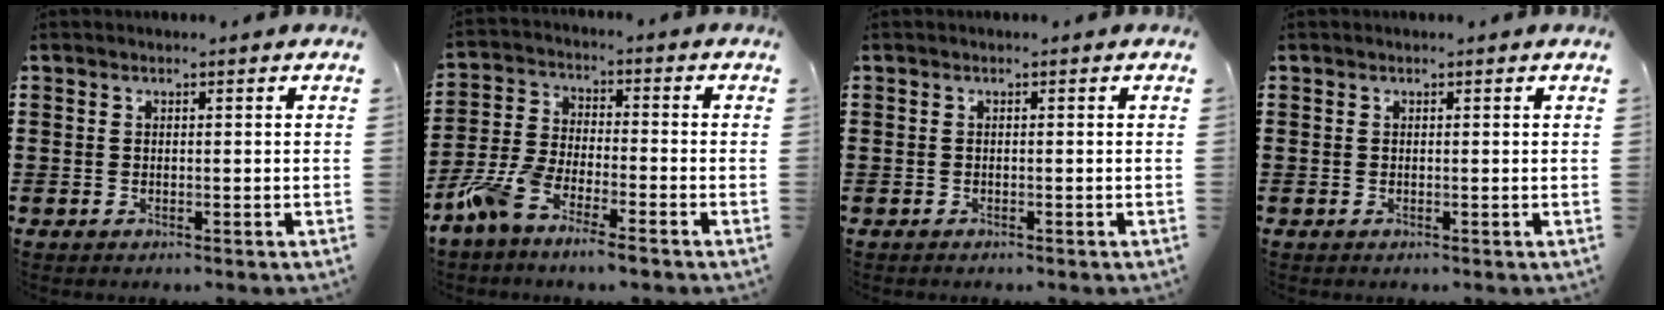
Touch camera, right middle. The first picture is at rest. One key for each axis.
{"total": 6.6, "fx": -5.5, "fy": 1.0, "fz": 3.4, "tx": -0.099, "ty": -0.010, "tz": -0.114}
{"total": 0.0}
{"total": 0.0}